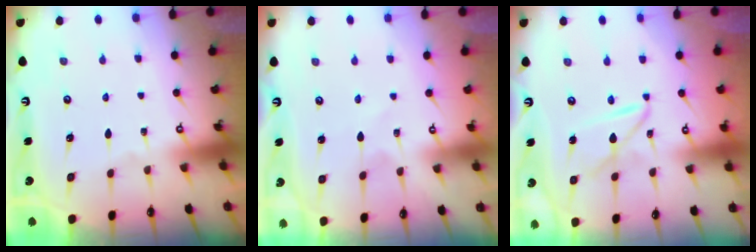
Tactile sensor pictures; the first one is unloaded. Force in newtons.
{"total": 2.3, "press": 2.3, "slide": 0.1}
{"total": 7.7, "press": 7.7, "slide": 0.7}